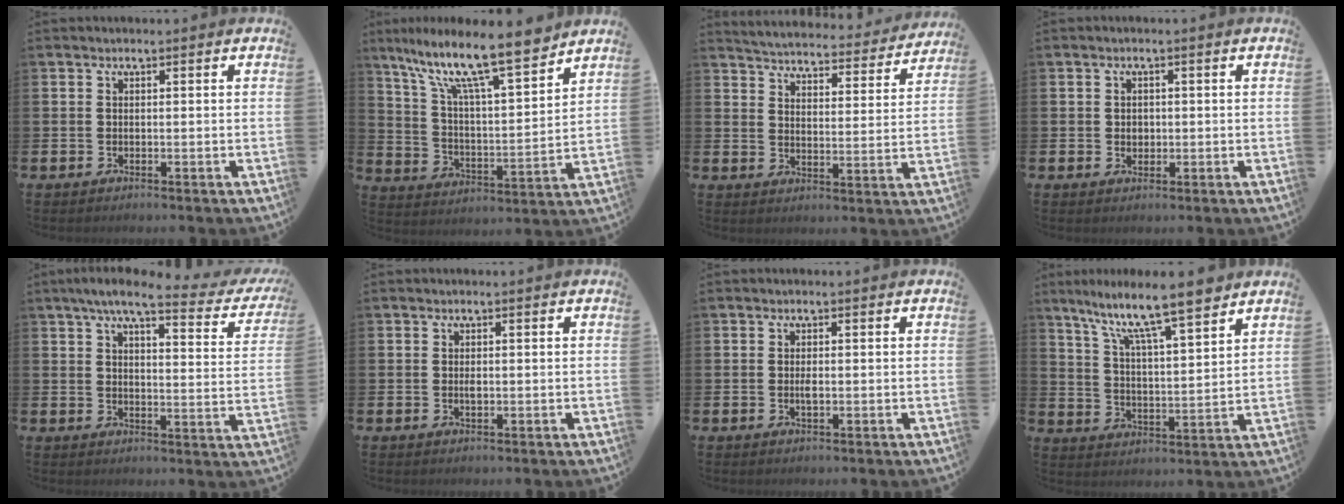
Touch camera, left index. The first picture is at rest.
{"total": 13.2, "force": [10.6, 2.2, 7.7], "torque": [-0.168, -0.068, 0.177]}
{"total": 4.4, "force": [4.4, 0.5, 0.5], "torque": [-0.032, -0.040, 0.071]}
{"total": 1.3, "force": [0.3, 1.2, 0.6], "torque": [0.005, 0.002, 0.000]}
{"total": 6.5, "force": [5.0, 1.2, 4.0], "torque": [-0.080, -0.028, 0.077]}
{"total": 0.9, "force": [0.0, 0.4, 0.8], "torque": [-0.015, 0.001, 0.000]}
{"total": 1.1, "force": [-0.1, 0.4, 1.1], "torque": [-0.020, 0.001, -0.003]}
{"total": 10.2, "force": [8.7, 0.7, 5.2], "torque": [-0.123, -0.059, 0.146]}